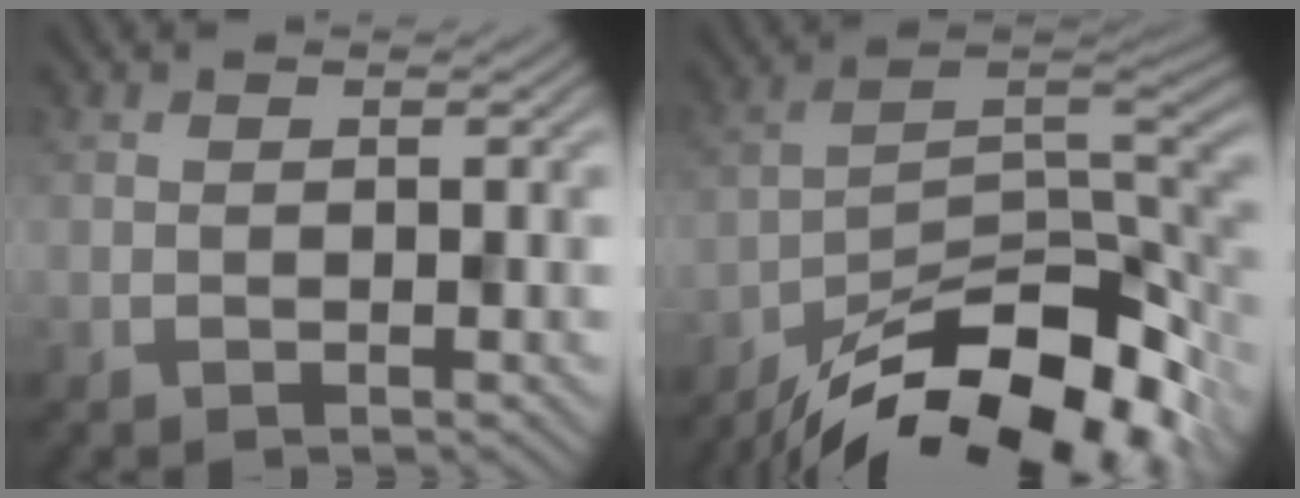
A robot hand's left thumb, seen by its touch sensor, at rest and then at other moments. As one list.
[{"total": 16.4, "force": [-12.8, 4.4, 9.3], "torque": [-0.168, -0.006, -0.212]}]